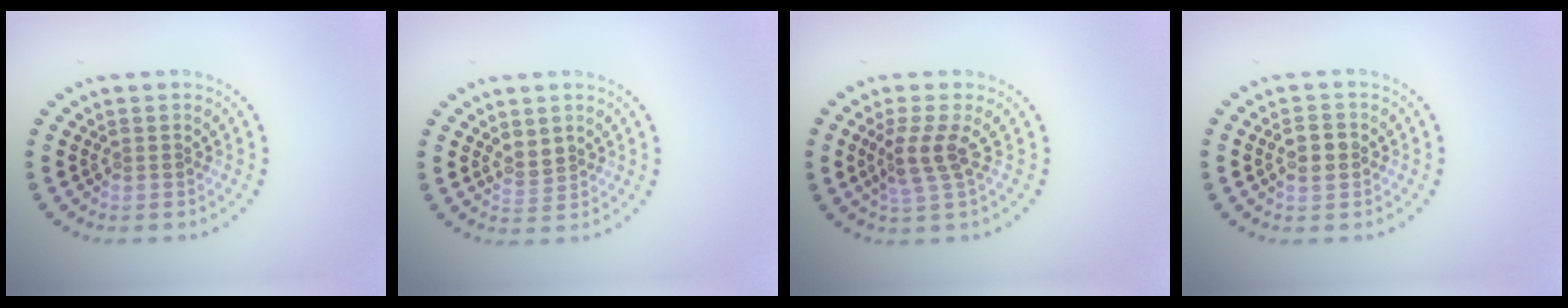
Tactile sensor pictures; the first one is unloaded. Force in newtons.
{"total": 1.4, "press": 1.2, "slide": 0.6}
{"total": 2.5, "press": 2.0, "slide": 1.5}
{"total": 2.0, "press": 1.9, "slide": 0.3}